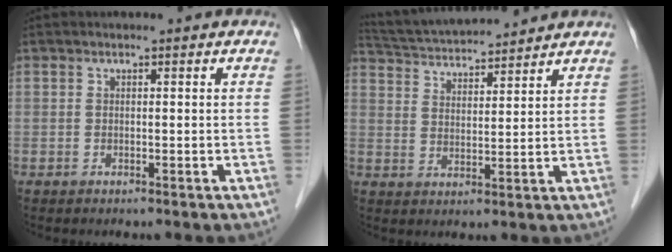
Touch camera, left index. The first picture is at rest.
{"total": 12.9, "force": [12.1, 1.1, 4.3], "torque": [-0.087, 0.027, 0.203]}